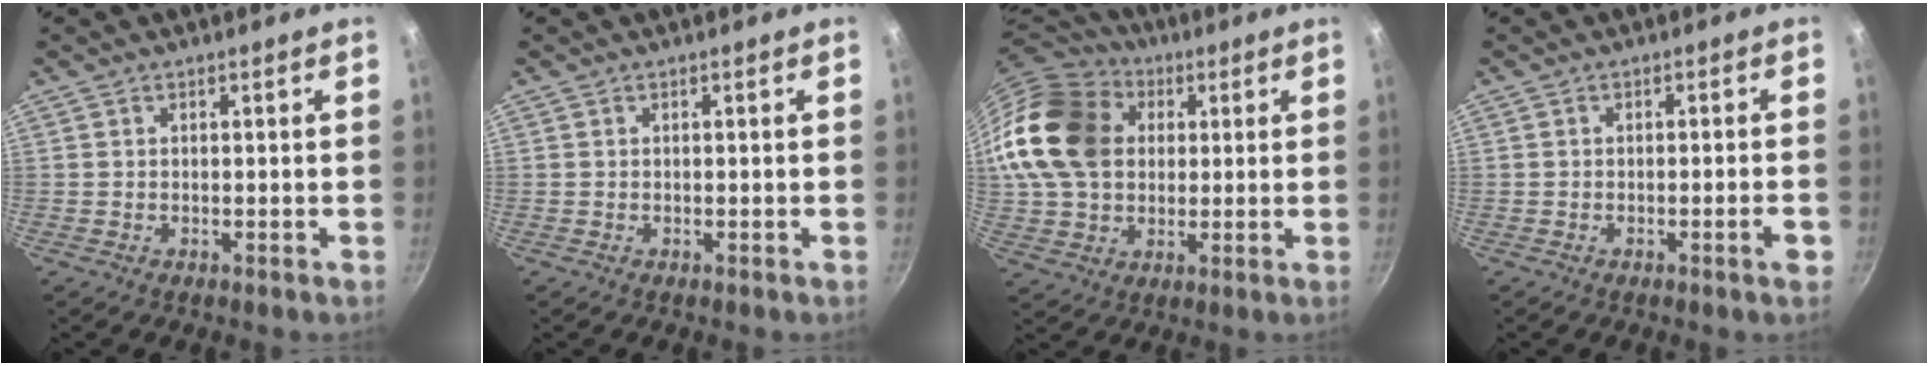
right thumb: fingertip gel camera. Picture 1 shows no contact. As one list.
[{"total": 0.0}, {"total": 21.4, "force": [4.3, 16.4, 13.1], "torque": [-0.238, 0.026, 0.075]}, {"total": 2.7, "force": [-1.2, 0.1, 2.4], "torque": [-0.030, 0.007, -0.015]}]